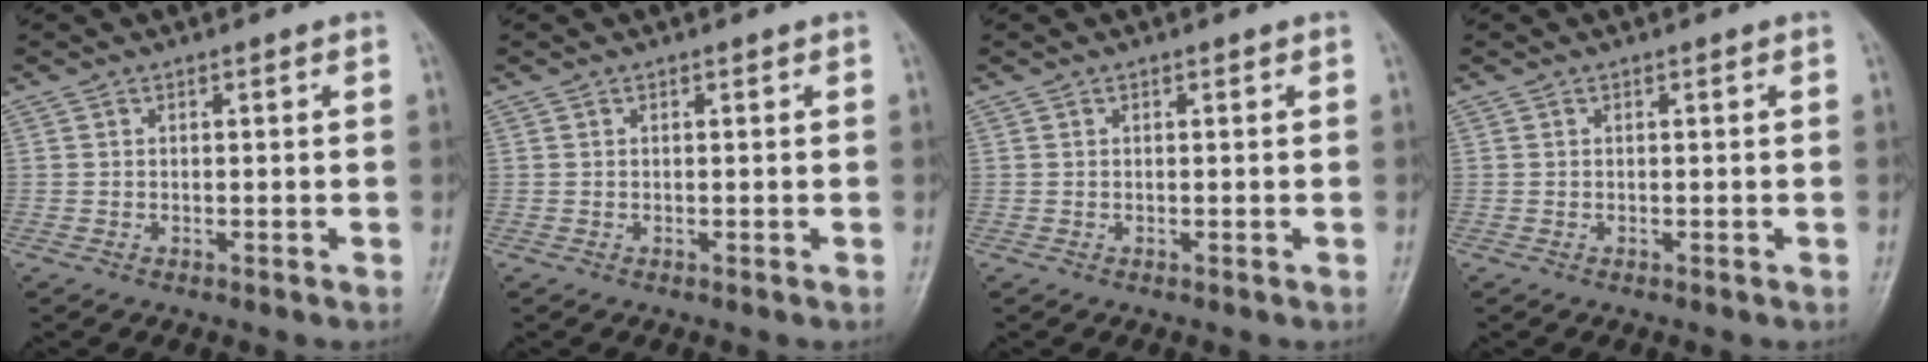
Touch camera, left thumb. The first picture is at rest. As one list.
[{"total": 0.0}, {"total": 0.0}, {"total": 0.0}]